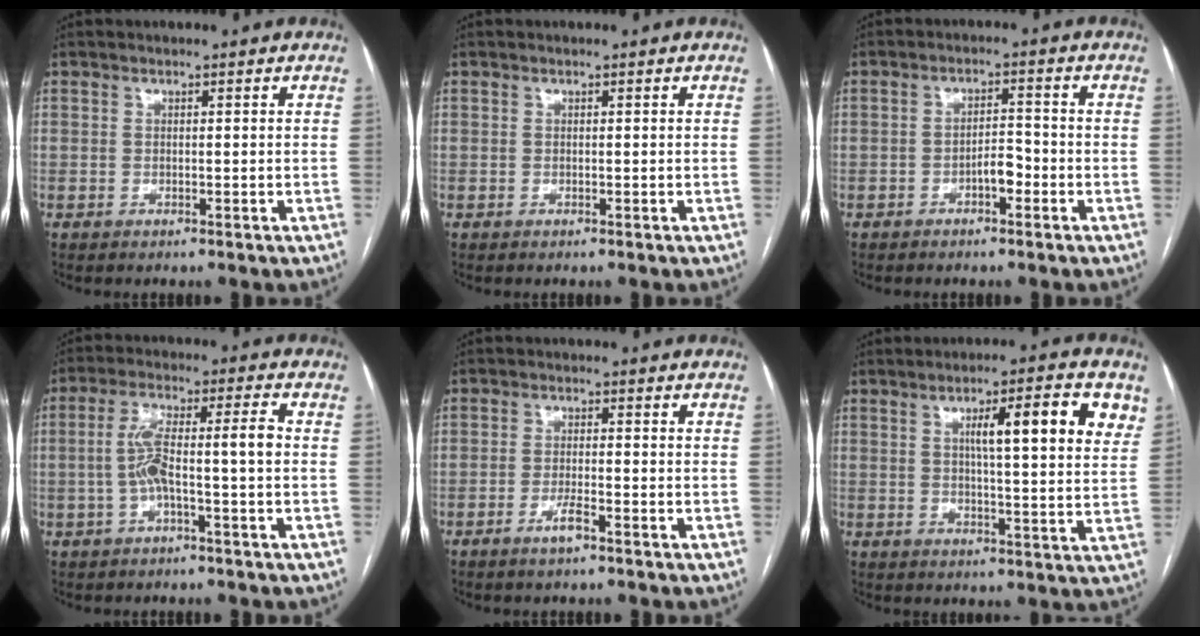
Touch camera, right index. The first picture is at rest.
{"total": 0.0}
{"total": 3.1, "force": [-1.6, 1.1, 2.5], "torque": [-0.036, 0.007, -0.027]}
{"total": 7.6, "force": [-0.9, 0.8, 7.5], "torque": [-0.147, 0.033, -0.014]}
{"total": 2.9, "force": [-1.9, 0.1, 2.2], "torque": [-0.043, -0.002, -0.036]}
{"total": 11.7, "force": [4.5, 1.3, 10.7], "torque": [-0.150, 0.012, 0.058]}